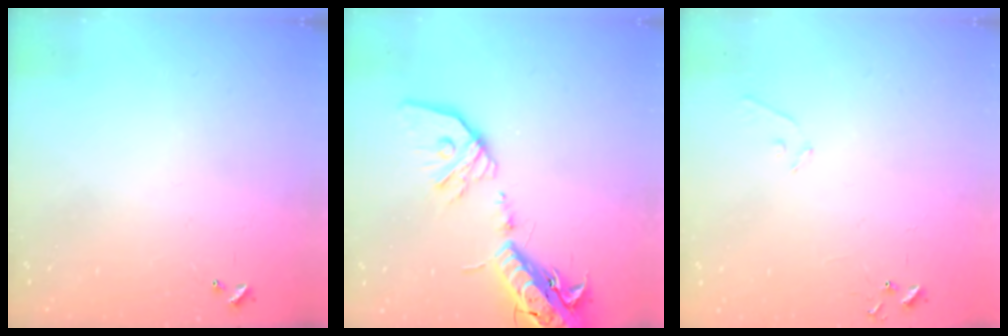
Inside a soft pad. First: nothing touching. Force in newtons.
{"total": 21.0, "press": 20.6, "slide": 4.1}
{"total": 5.3, "press": 5.3, "slide": 0.4}